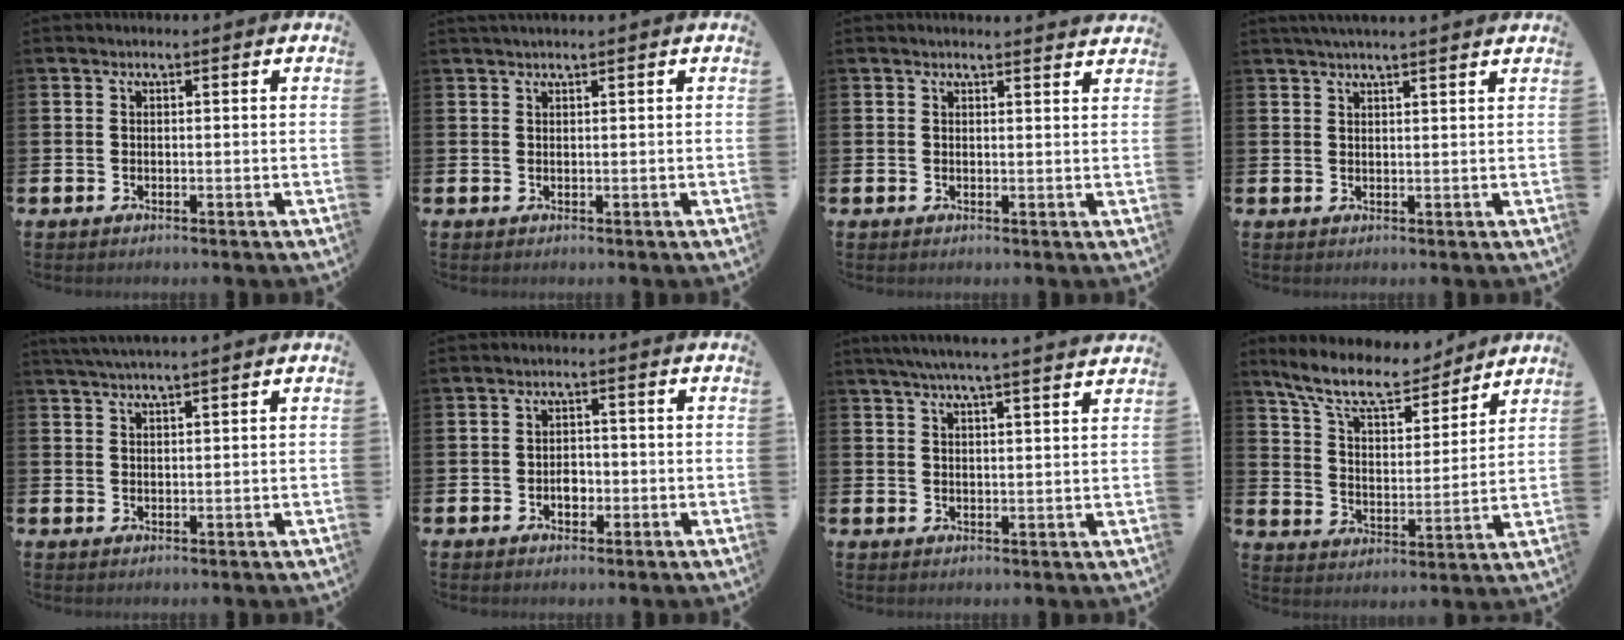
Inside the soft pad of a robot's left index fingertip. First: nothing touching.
{"total": 0.9, "force": [0.8, -0.1, 0.4], "torque": [-0.004, -0.001, 0.013]}
{"total": 1.6, "force": [1.6, -0.1, -0.1], "torque": [0.012, -0.013, 0.026]}
{"total": 2.5, "force": [2.4, -0.4, 0.6], "torque": [-0.011, -0.008, 0.044]}
{"total": 2.6, "force": [2.4, -0.5, 0.6], "torque": [-0.019, -0.004, 0.046]}
{"total": 2.1, "force": [-0.7, 1.6, 1.3], "torque": [-0.015, 0.000, -0.016]}
{"total": 5.5, "force": [5.1, -0.7, 1.9], "torque": [-0.046, -0.019, 0.089]}
{"total": 10.1, "force": [9.0, 2.8, 3.7], "torque": [-0.099, -0.056, 0.159]}